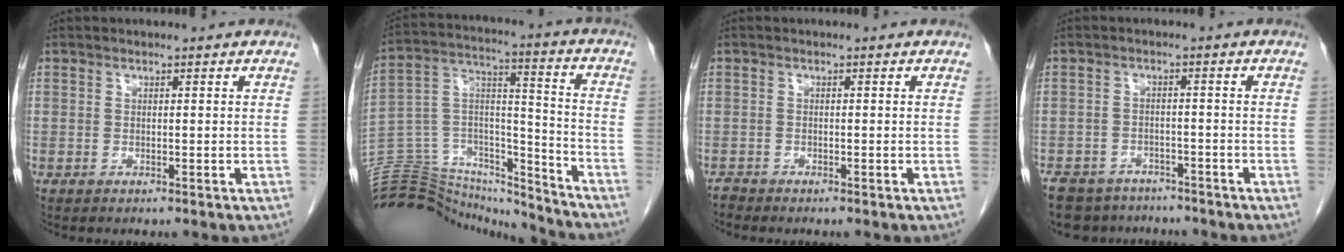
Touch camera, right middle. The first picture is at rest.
{"total": 25.8, "force": [-24.5, 6.1, 5.5], "torque": [-0.155, 0.037, -0.385]}
{"total": 0.8, "force": [-0.7, 0.0, -0.3], "torque": [0.004, -0.004, -0.017]}
{"total": 11.7, "force": [-9.6, 5.9, 3.0], "torque": [-0.069, -0.003, -0.128]}